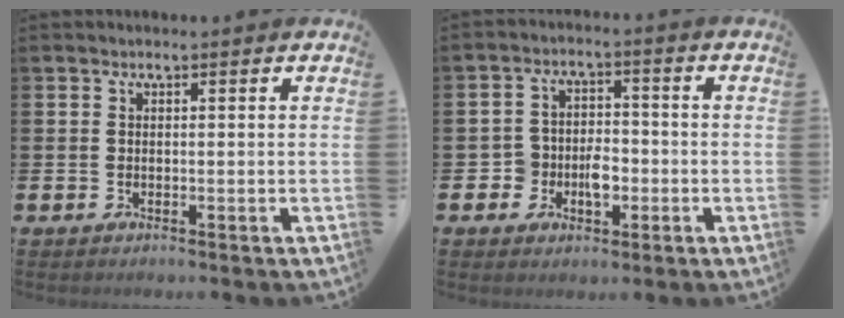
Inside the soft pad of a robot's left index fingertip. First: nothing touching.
{"total": 4.4, "force": [-1.6, 3.4, 2.2], "torque": [-0.047, 0.010, -0.035]}